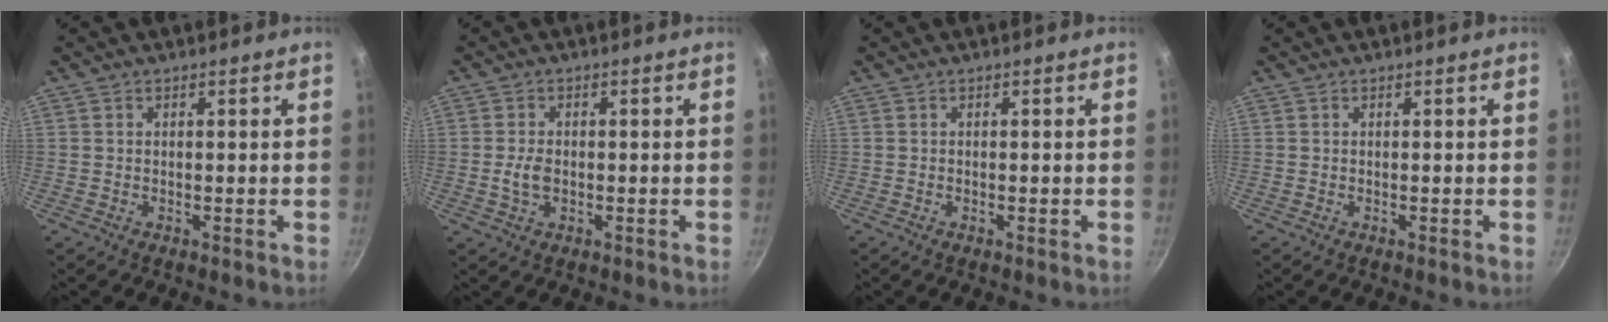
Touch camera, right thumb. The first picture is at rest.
{"total": 3.5, "force": [-0.5, 2.3, 2.6], "torque": [-0.048, 0.005, -0.010]}
{"total": 0.0}
{"total": 0.0}